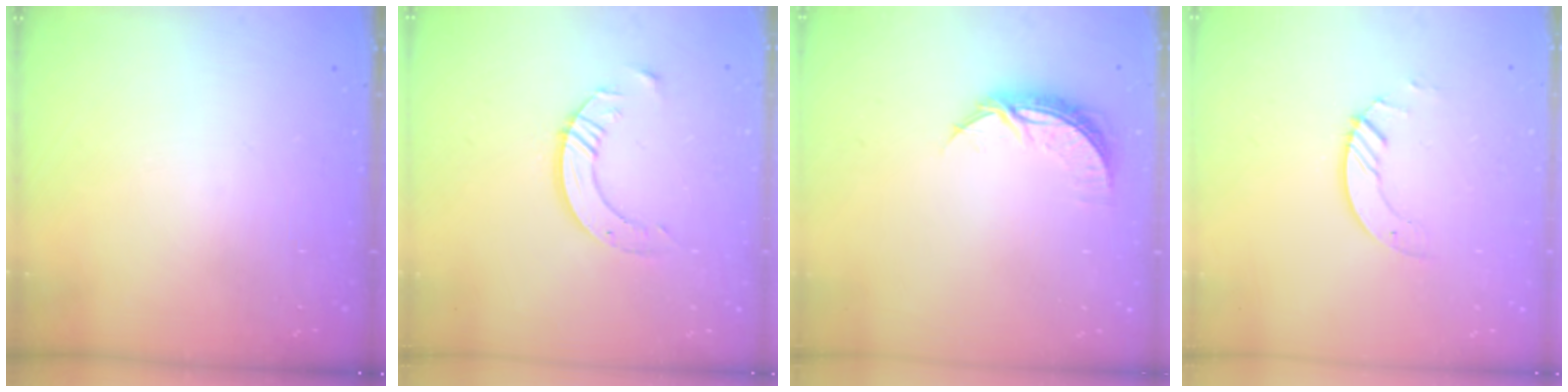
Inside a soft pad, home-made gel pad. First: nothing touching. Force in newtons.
{"total": 8.0, "press": 7.9, "slide": 0.7}
{"total": 6.8, "press": 6.8, "slide": 0.3}
{"total": 2.8, "press": 2.8, "slide": 0.3}